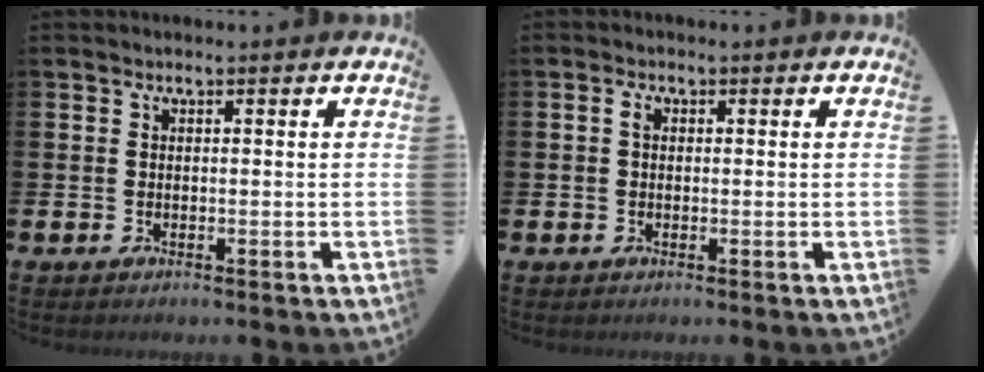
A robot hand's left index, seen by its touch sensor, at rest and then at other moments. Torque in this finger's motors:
{"motor_torque": [0.05, 0.06, 0.04, 0.01]}